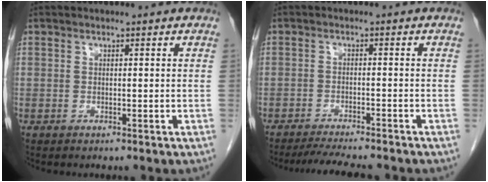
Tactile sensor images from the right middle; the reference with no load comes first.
{"total": 8.4, "force": [-7.6, 0.7, 3.5], "torque": [-0.049, -0.013, -0.115]}